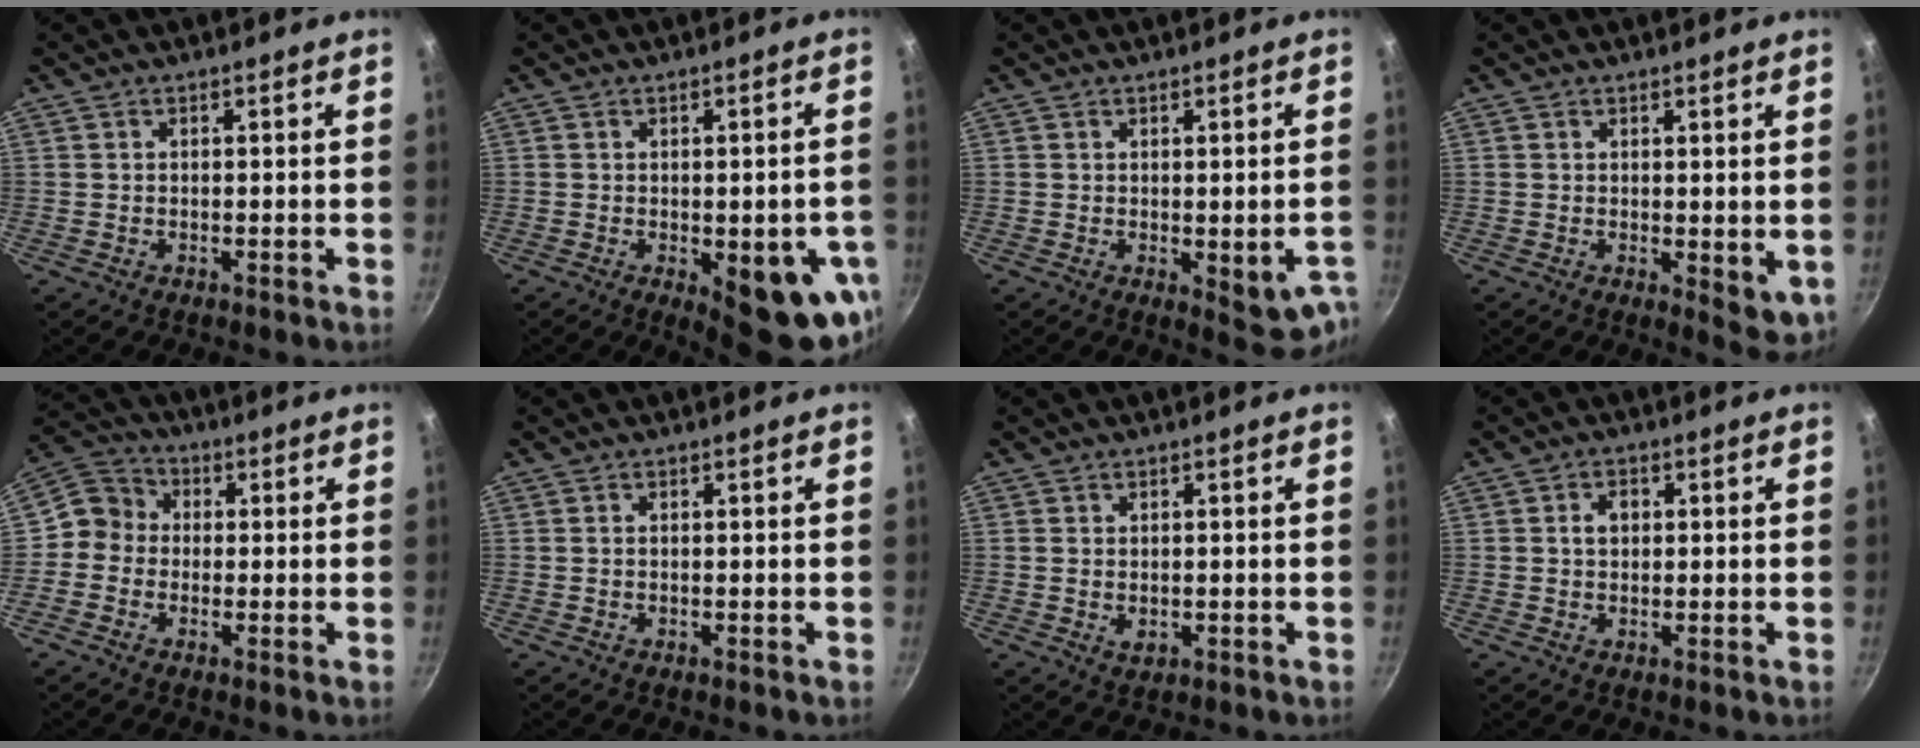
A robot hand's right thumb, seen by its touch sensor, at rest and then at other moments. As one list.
[{"total": 13.8, "force": [-4.1, 5.3, 12.0], "torque": [-0.105, 0.000, -0.041]}, {"total": 8.2, "force": [-1.8, 3.1, 7.3], "torque": [-0.061, 0.000, -0.015]}, {"total": 5.5, "force": [0.5, 2.8, 4.7], "torque": [-0.051, -0.005, 0.013]}, {"total": 6.5, "force": [-0.6, 6.1, 2.2], "torque": [-0.016, 0.019, -0.038]}, {"total": 0.0}, {"total": 1.9, "force": [-0.1, 1.4, 1.3], "torque": [-0.022, -0.003, 0.000]}, {"total": 2.9, "force": [0.4, 2.2, 1.8], "torque": [-0.016, 0.005, 0.005]}]